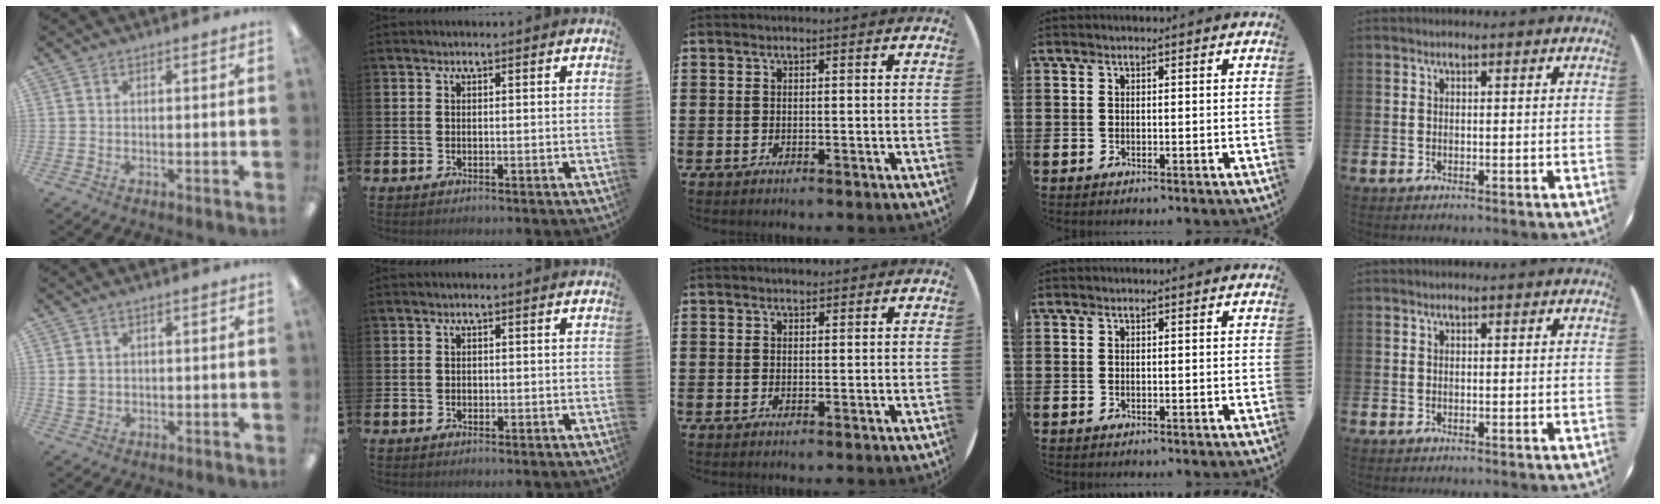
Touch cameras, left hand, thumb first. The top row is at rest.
{"thumb": {"total": 2.6, "force": [0.7, 2.2, 1.3], "torque": [-0.027, 0.005, 0.012]}, "index": {"total": 0.6, "force": [0.0, 0.6, 0.1], "torque": [0.001, 0.004, -0.003]}, "middle": {"total": 0.8, "force": [0.8, 0.3, 0.0], "torque": [0.000, 0.003, 0.015]}}